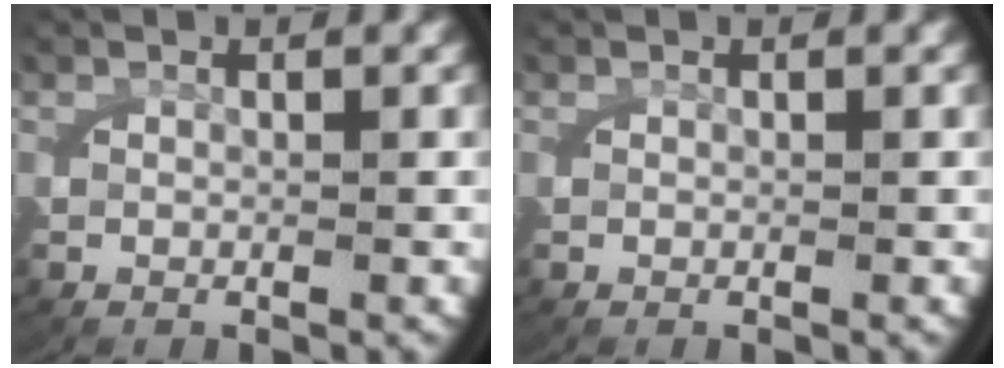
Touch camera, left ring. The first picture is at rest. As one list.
[{"total": 0.0}]